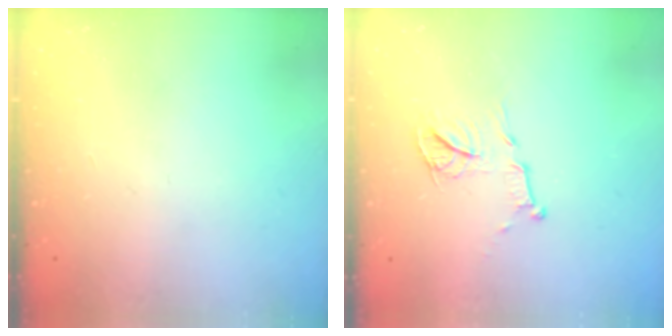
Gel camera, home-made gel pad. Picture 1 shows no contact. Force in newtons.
{"total": 11.0, "press": 10.9, "slide": 0.4}